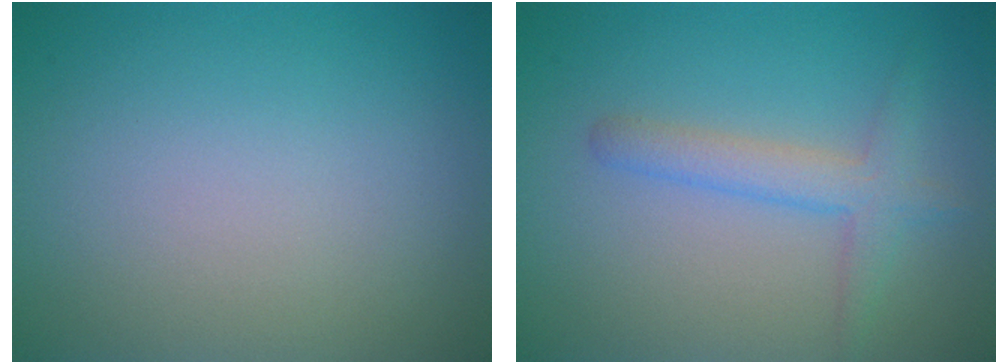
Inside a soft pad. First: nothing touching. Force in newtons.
{"total": 2.8, "press": 2.8, "slide": 0.2}